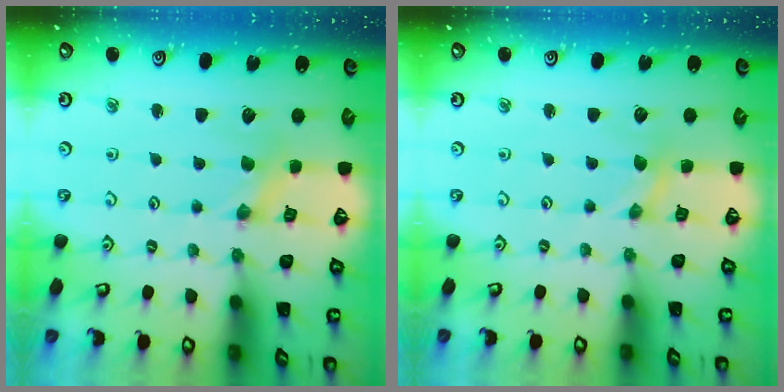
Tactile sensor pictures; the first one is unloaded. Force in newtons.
{"total": 0.0}